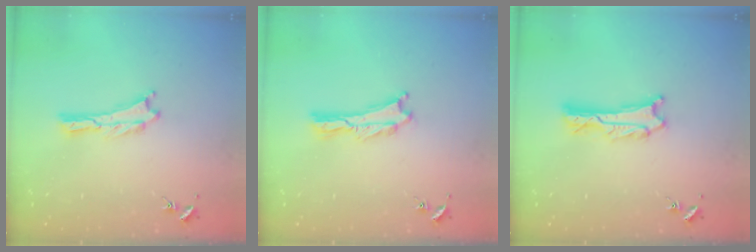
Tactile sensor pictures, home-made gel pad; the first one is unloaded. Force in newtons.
{"total": 0.7, "press": 0.7, "slide": 0.2}
{"total": 1.8, "press": 1.8, "slide": 0.2}